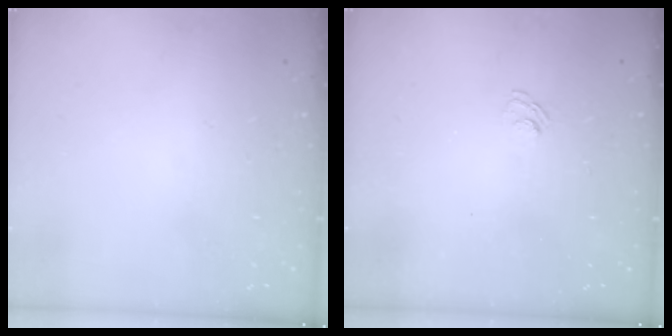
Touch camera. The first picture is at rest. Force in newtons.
{"total": 2.0, "press": 1.5, "slide": 1.3}